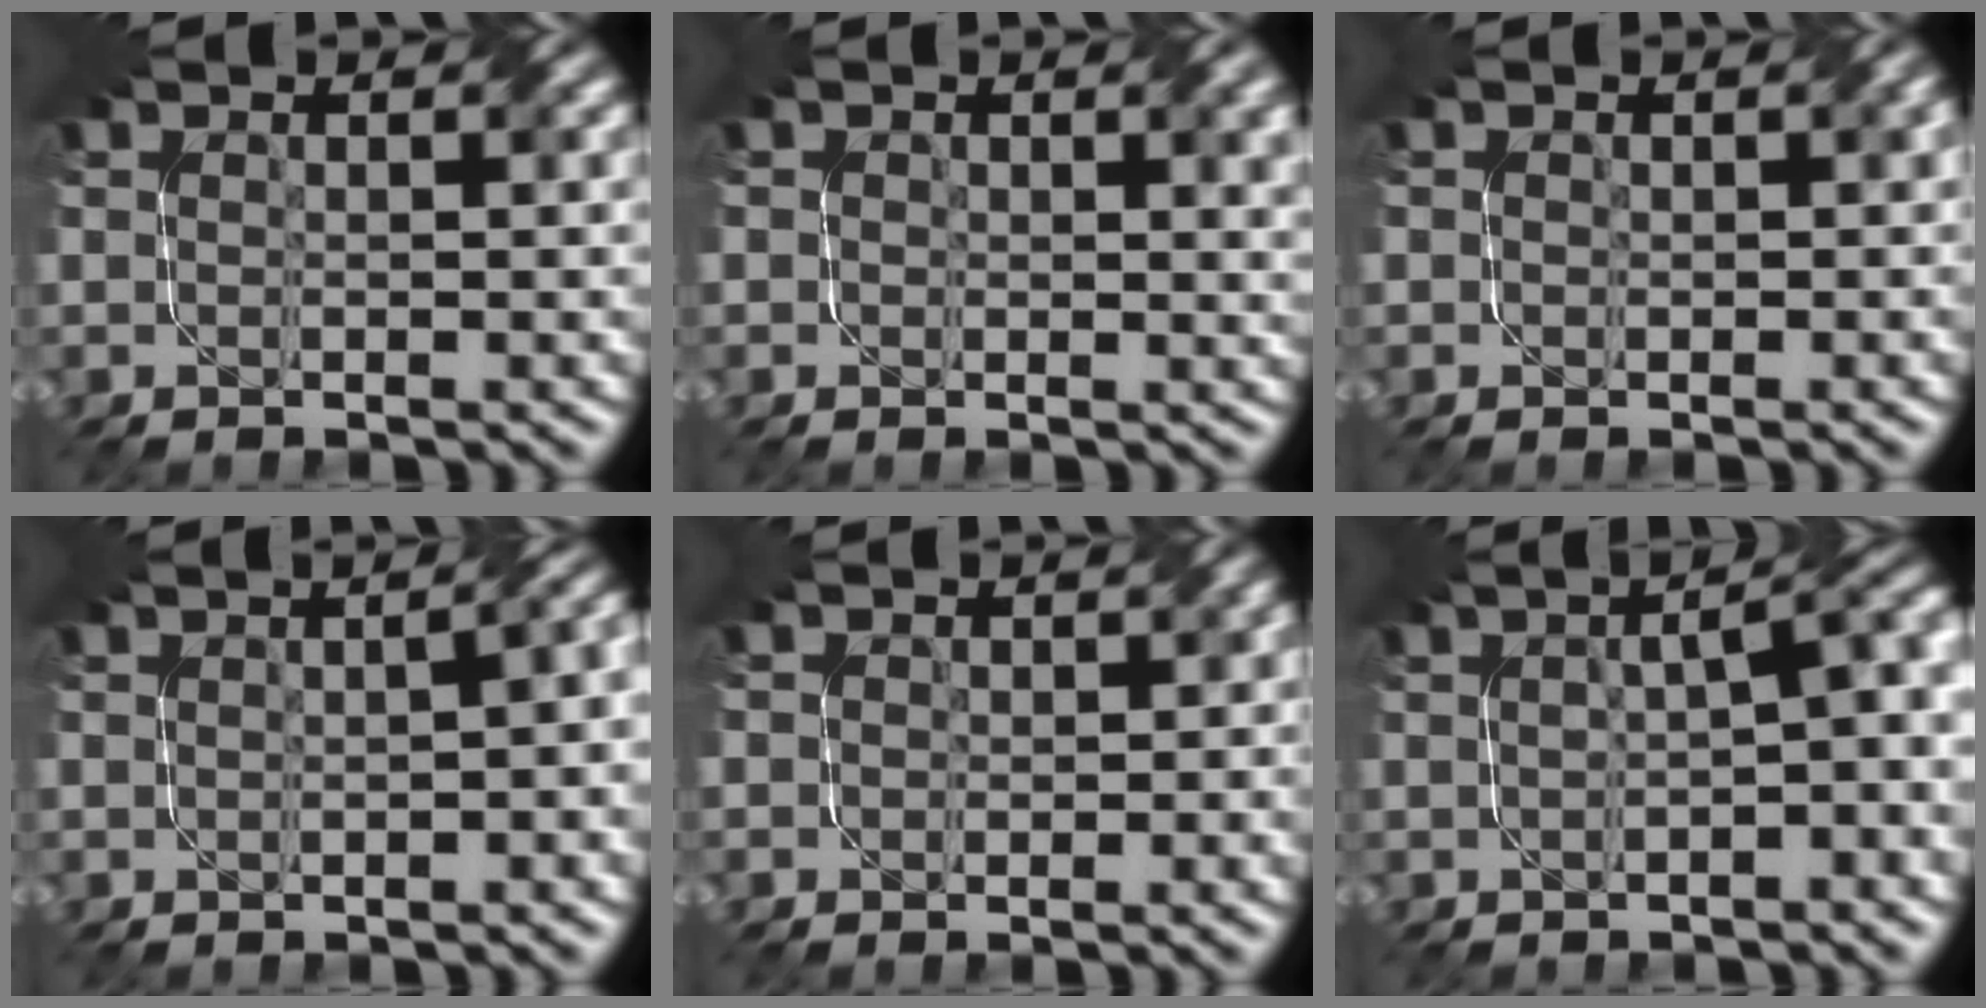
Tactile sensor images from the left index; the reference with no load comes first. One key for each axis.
{"total": 2.1, "fx": 0.9, "fy": 1.2, "fz": 1.5, "tx": -0.011, "ty": -0.001, "tz": 0.013}
{"total": 0.7, "fx": 0.0, "fy": 0.6, "fz": 0.2, "tx": 0.003, "ty": 0.003, "tz": 0.004}
{"total": 6.6, "fx": 0.4, "fy": 3.4, "fz": 5.6, "tx": -0.027, "ty": 0.017, "tz": -0.002}
{"total": 1.9, "fx": 0.1, "fy": 1.7, "fz": 0.7, "tx": 0.005, "ty": 0.004, "tz": 0.001}
{"total": 5.6, "fx": 0.2, "fy": 1.7, "fz": 5.4, "tx": -0.051, "ty": 0.019, "tz": 0.006}